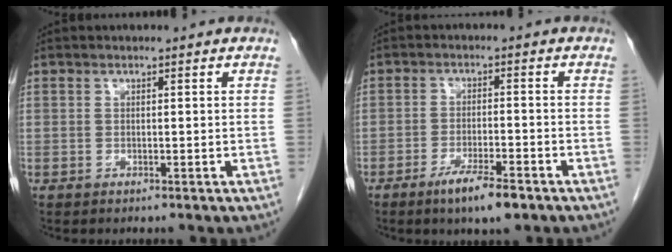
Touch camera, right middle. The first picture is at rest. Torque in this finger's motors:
{"motor_torque": [1.39, -0.75, 0.41, 0.08]}